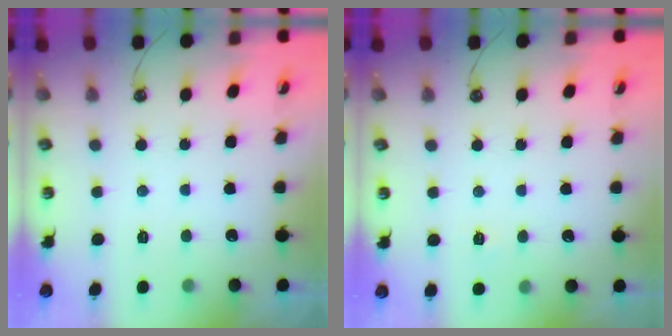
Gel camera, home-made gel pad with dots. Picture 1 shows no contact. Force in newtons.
{"total": 4.2, "press": 4.2, "slide": 0.5}